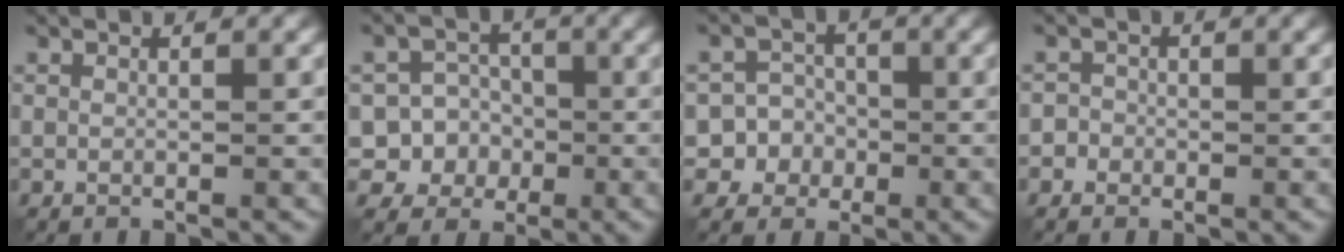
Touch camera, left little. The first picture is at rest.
{"total": 6.4, "force": [-1.8, 6.0, 1.1], "torque": [-0.004, 0.010, -0.048]}
{"total": 4.9, "force": [-1.7, 4.5, 0.3], "torque": [0.021, 0.009, -0.043]}
{"total": 1.6, "force": [-0.7, 1.4, 0.1], "torque": [0.008, 0.010, -0.019]}